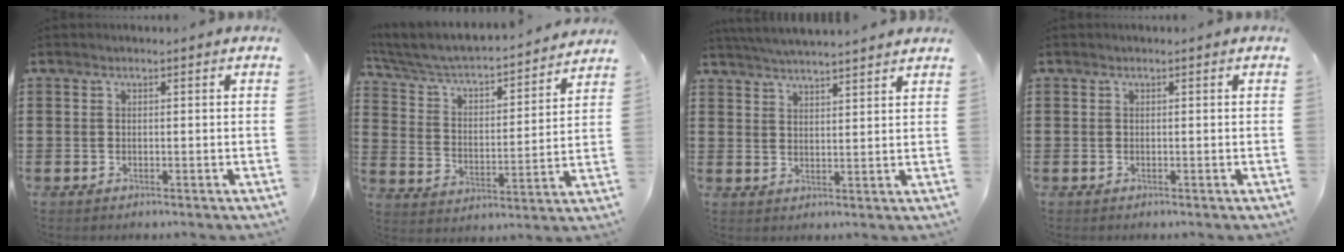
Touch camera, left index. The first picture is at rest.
{"total": 4.3, "force": [4.0, 0.8, 1.4], "torque": [-0.050, -0.041, 0.058]}
{"total": 4.1, "force": [4.0, -0.6, 0.7], "torque": [-0.026, -0.015, 0.072]}
{"total": 0.0}